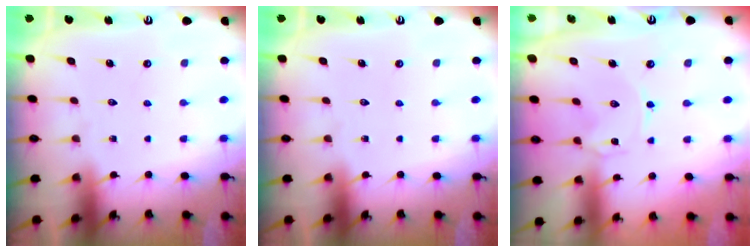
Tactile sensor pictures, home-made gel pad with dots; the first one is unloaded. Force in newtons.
{"total": 0.0}
{"total": 0.0}